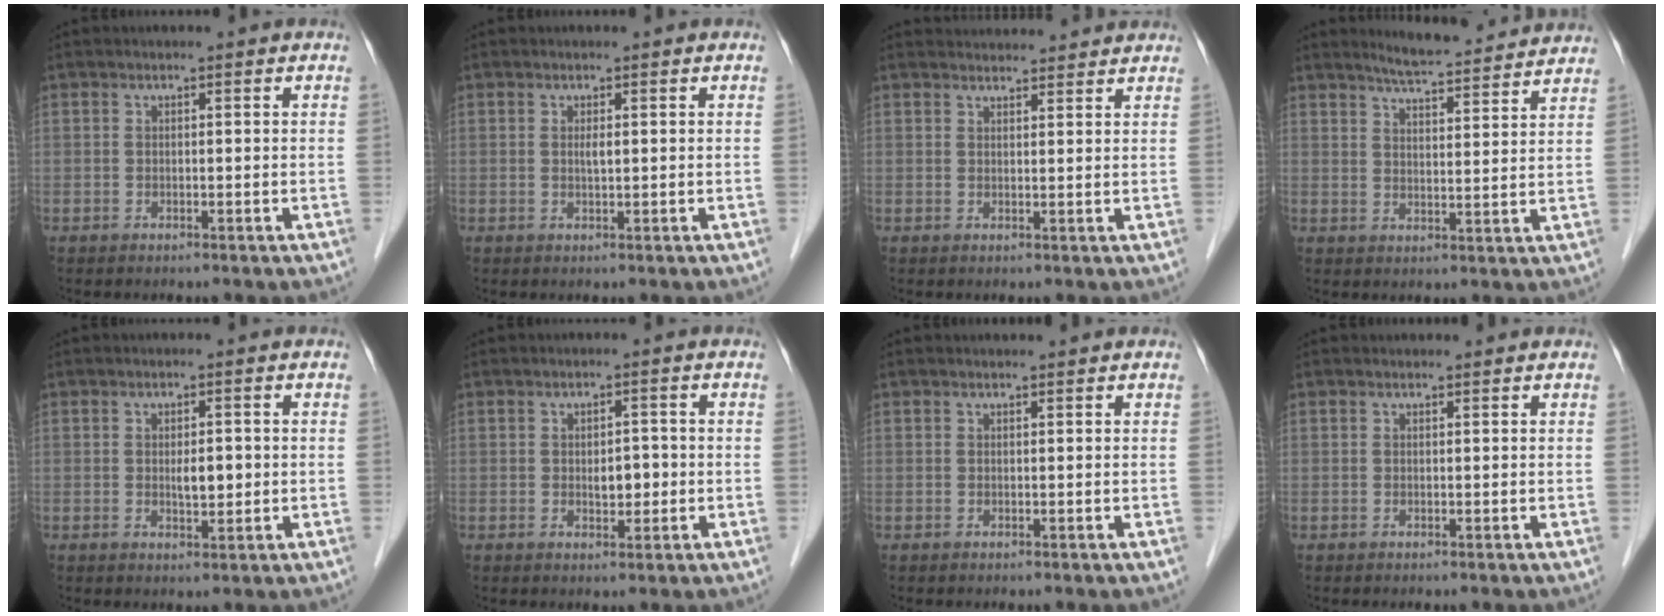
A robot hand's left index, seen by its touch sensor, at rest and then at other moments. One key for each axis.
{"total": 1.0, "fx": 0.2, "fy": 0.2, "fz": 0.9, "tx": -0.020, "ty": -0.001, "tz": 0.004}
{"total": 7.3, "fx": 7.2, "fy": 0.9, "fz": 1.0, "tx": -0.012, "ty": 0.027, "tz": 0.085}
{"total": 11.2, "fx": 10.6, "fy": 0.8, "fz": 3.5, "tx": -0.056, "ty": 0.008, "tz": 0.140}
{"total": 2.8, "fx": 0.0, "fy": 1.1, "fz": 2.6, "tx": -0.043, "ty": -0.001, "tz": 0.003}
{"total": 2.8, "fx": -0.3, "fy": 1.6, "fz": 2.3, "tx": -0.033, "ty": 0.001, "tz": 0.000}
{"total": 1.2, "fx": 1.1, "fy": 0.0, "fz": 0.4, "tx": -0.006, "ty": 0.010, "tz": 0.018}
{"total": 0.9, "fx": 0.9, "fy": 0.2, "fz": 0.0, "tx": -0.010, "ty": 0.007, "tz": 0.014}